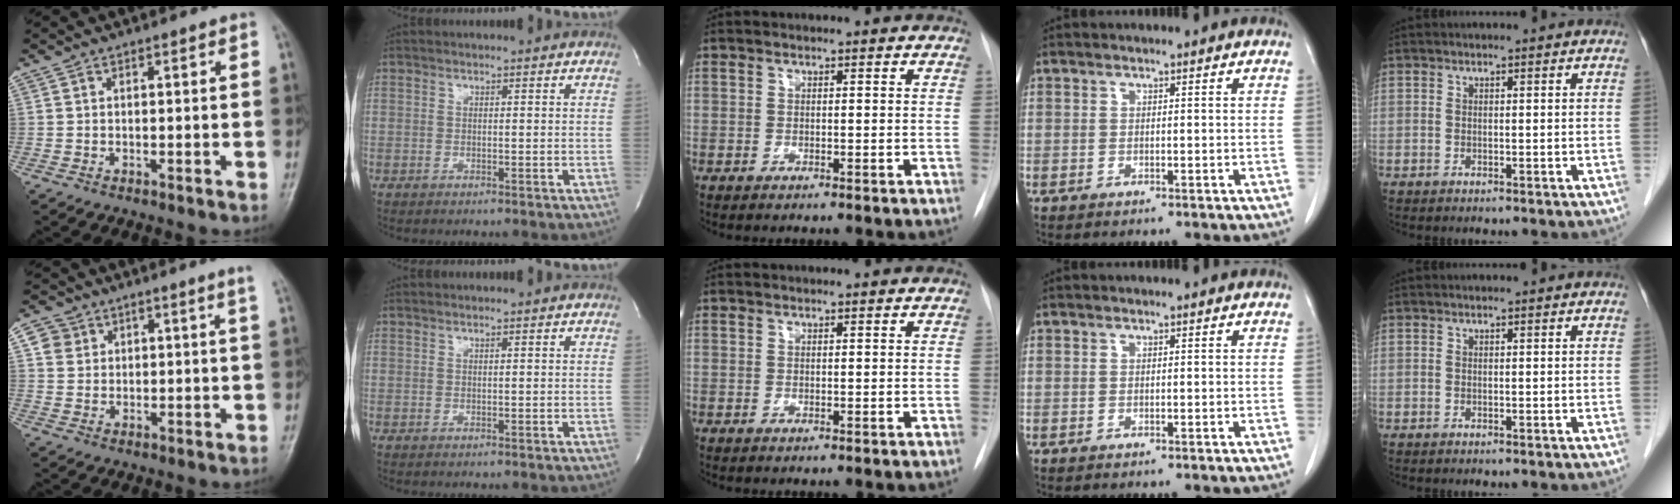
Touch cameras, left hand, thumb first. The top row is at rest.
{"thumb": {"total": 5.6, "force": [3.9, 2.8, 3.0], "torque": [-0.027, -0.022, 0.060]}}